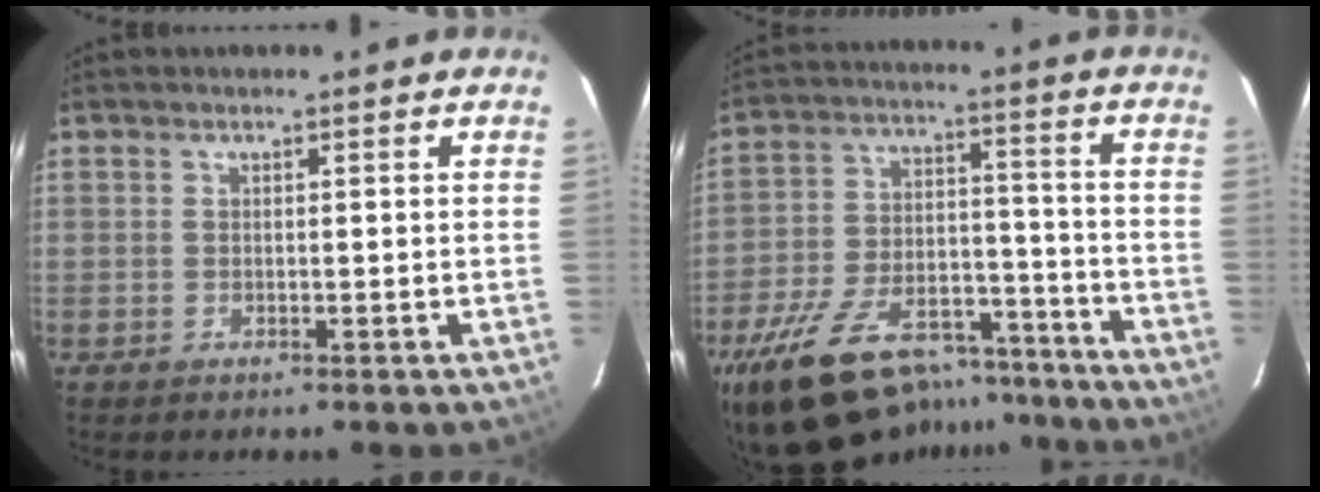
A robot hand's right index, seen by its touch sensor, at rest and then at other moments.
{"total": 23.4, "force": [-17.9, 10.5, 10.8], "torque": [-0.218, 0.015, -0.261]}